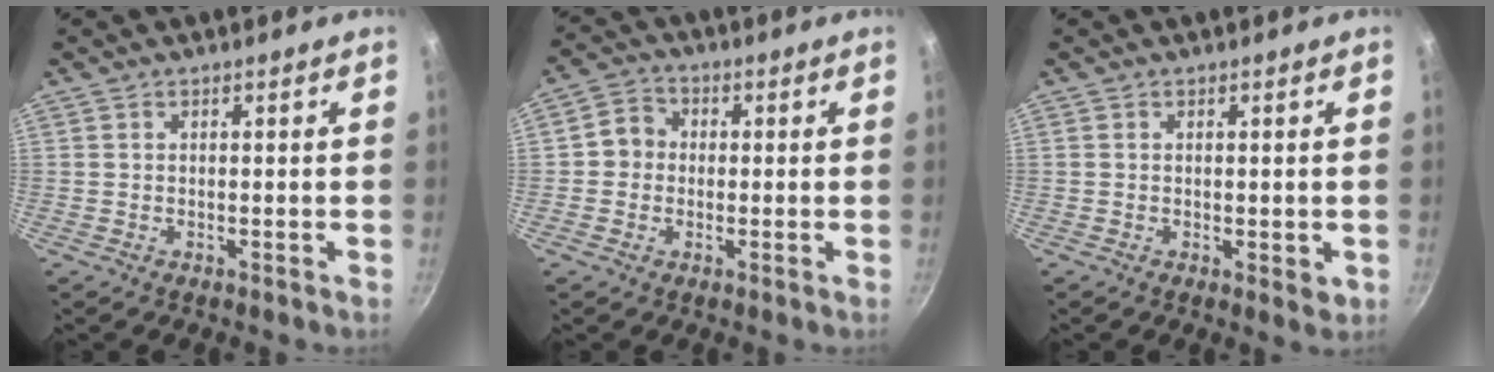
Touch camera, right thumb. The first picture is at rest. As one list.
[{"total": 5.1, "force": [-0.1, 4.7, 2.1], "torque": [-0.007, 0.010, -0.017]}, {"total": 2.1, "force": [-0.3, 0.9, 1.8], "torque": [-0.022, -0.007, -0.003]}]